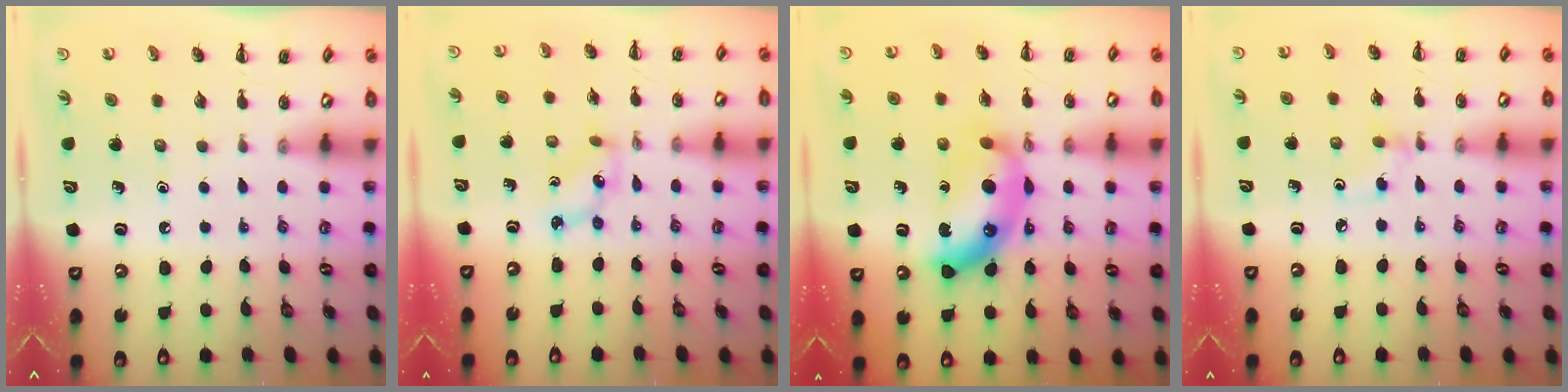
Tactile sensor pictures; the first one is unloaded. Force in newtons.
{"total": 2.8, "press": 2.7, "slide": 0.7}
{"total": 15.9, "press": 15.9, "slide": 0.5}
{"total": 2.8, "press": 2.6, "slide": 1.0}